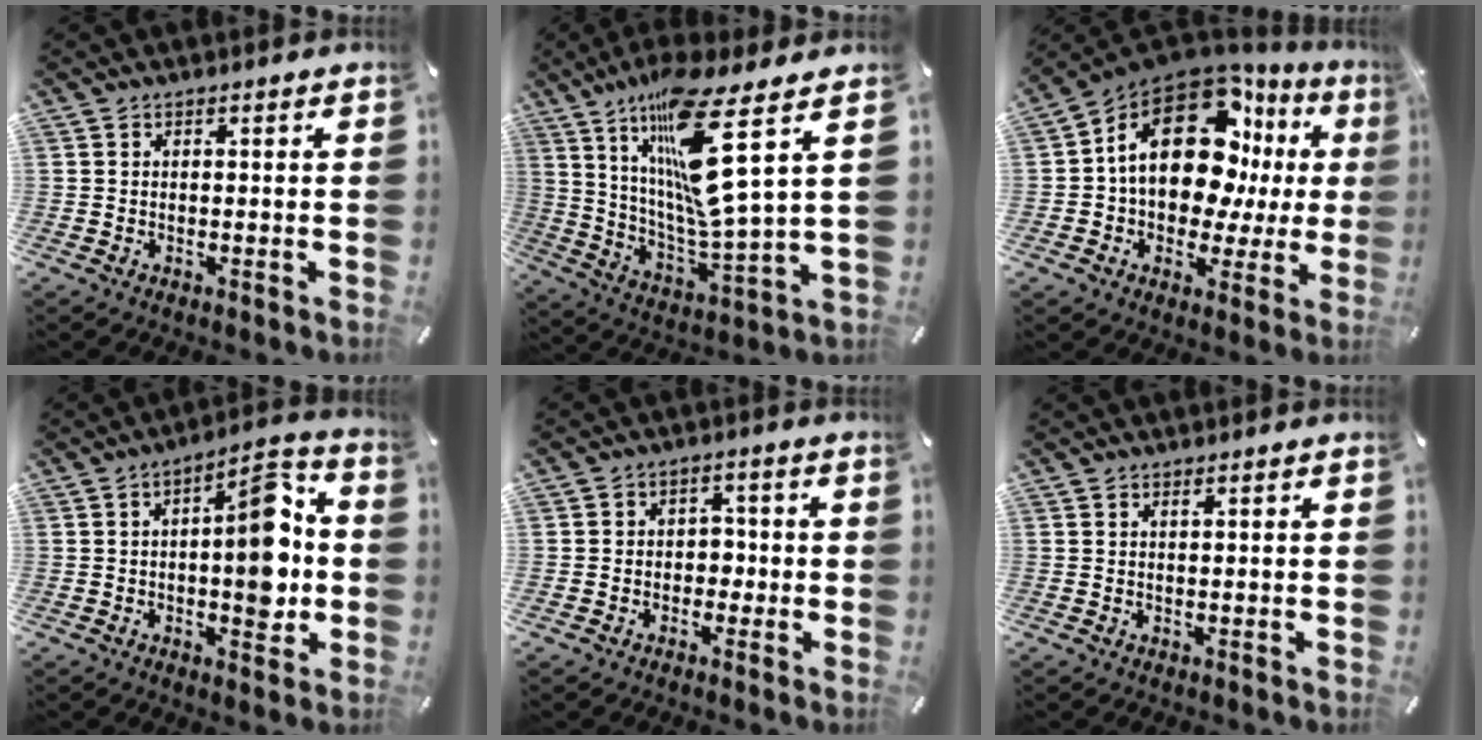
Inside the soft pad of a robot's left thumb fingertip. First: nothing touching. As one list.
[{"total": 18.4, "force": [9.4, 2.2, 15.7], "torque": [-0.313, -0.070, 0.132]}, {"total": 20.2, "force": [6.1, 12.6, 14.6], "torque": [-0.251, -0.029, 0.102]}, {"total": 13.5, "force": [-0.9, 6.3, 12.0], "torque": [-0.143, 0.003, -0.016]}, {"total": 3.8, "force": [-1.2, 3.4, 1.3], "torque": [-0.018, 0.010, -0.027]}, {"total": 0.6, "force": [0.3, 0.0, 0.6], "torque": [-0.010, -0.001, 0.006]}]